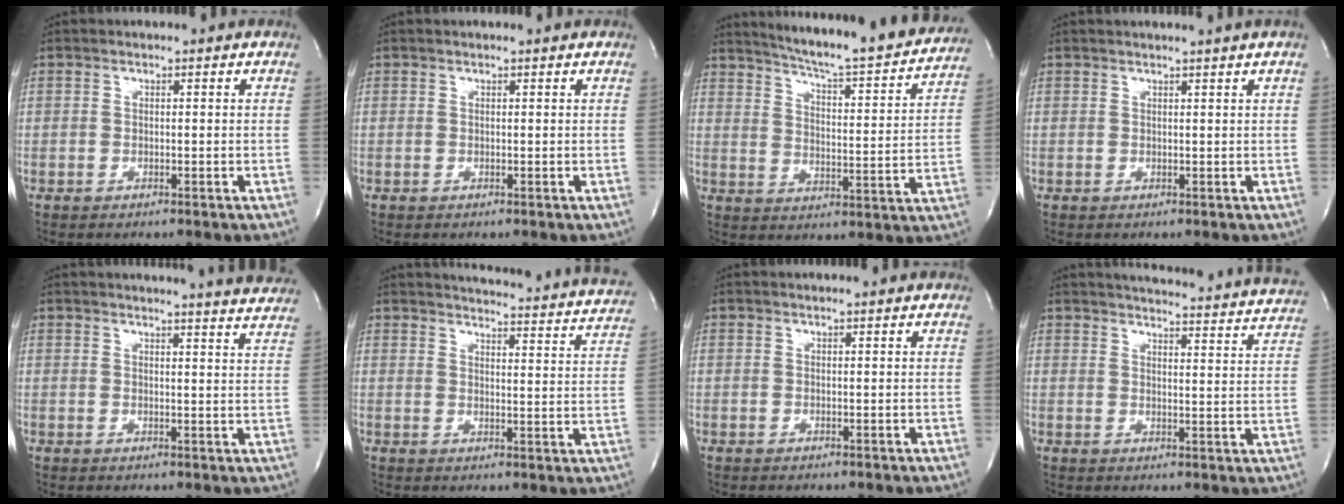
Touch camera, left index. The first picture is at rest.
{"total": 0.7, "force": [0.6, 0.0, 0.2], "torque": [-0.006, 0.002, 0.009]}
{"total": 22.0, "force": [20.2, 1.3, 8.7], "torque": [-0.132, -0.052, 0.259]}
{"total": 2.1, "force": [1.7, -0.9, 0.8], "torque": [-0.016, -0.005, 0.026]}
{"total": 16.0, "force": [15.4, -0.2, 4.3], "torque": [-0.064, -0.052, 0.171]}
{"total": 22.3, "force": [21.5, 1.4, 5.7], "torque": [-0.077, -0.077, 0.239]}
{"total": 2.1, "force": [2.0, -0.1, 0.6], "torque": [-0.010, 0.008, 0.023]}
{"total": 23.4, "force": [22.5, 1.3, 6.2], "torque": [-0.083, -0.067, 0.256]}